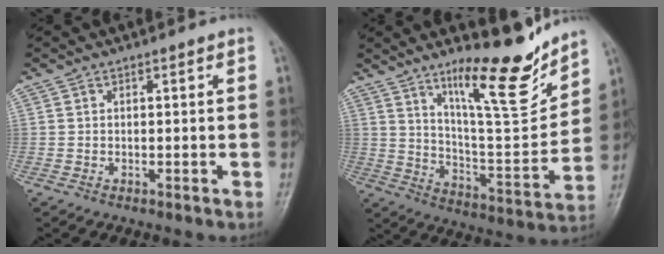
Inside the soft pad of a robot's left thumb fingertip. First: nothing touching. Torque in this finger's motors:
{"motor_torque": [0.30, 0.20, 1.58, -1.19, 0.27]}